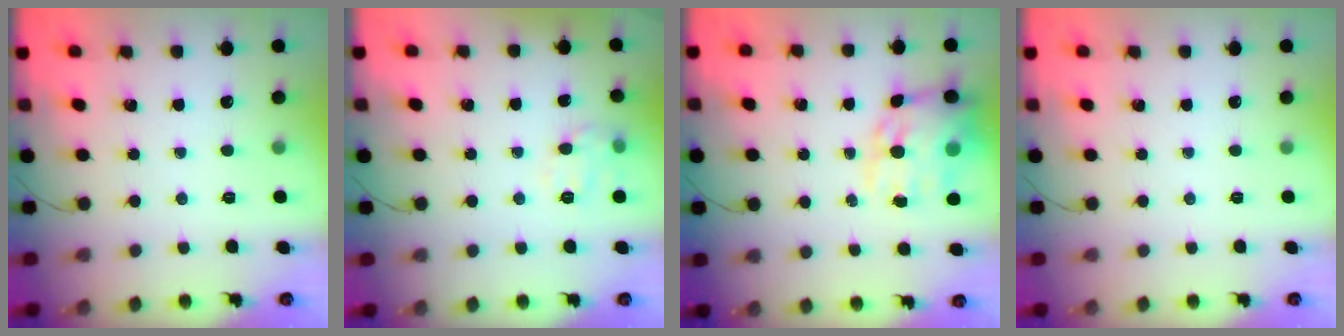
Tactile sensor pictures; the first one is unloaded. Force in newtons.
{"total": 8.9, "press": 8.9, "slide": 0.5}
{"total": 16.3, "press": 15.7, "slide": 4.5}
{"total": 0.0}